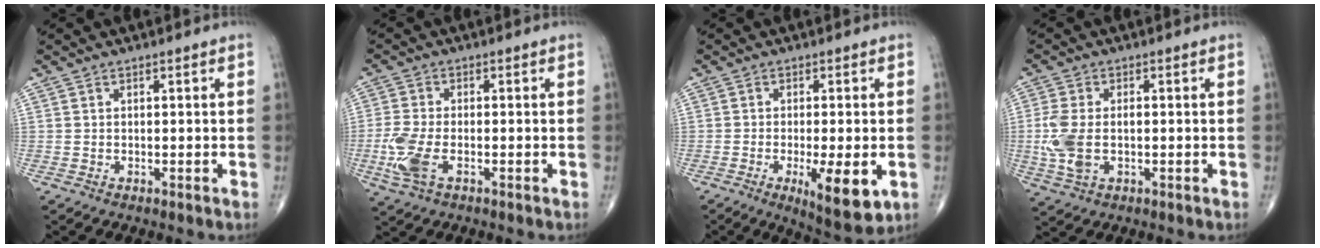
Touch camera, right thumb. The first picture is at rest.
{"total": 7.0, "force": [-2.2, 3.3, 5.8], "torque": [-0.148, 0.000, -0.043]}
{"total": 9.8, "force": [-3.0, 2.7, 8.9], "torque": [-0.128, -0.020, -0.041]}
{"total": 7.7, "force": [-0.8, 4.4, 6.3], "torque": [-0.155, 0.002, -0.014]}